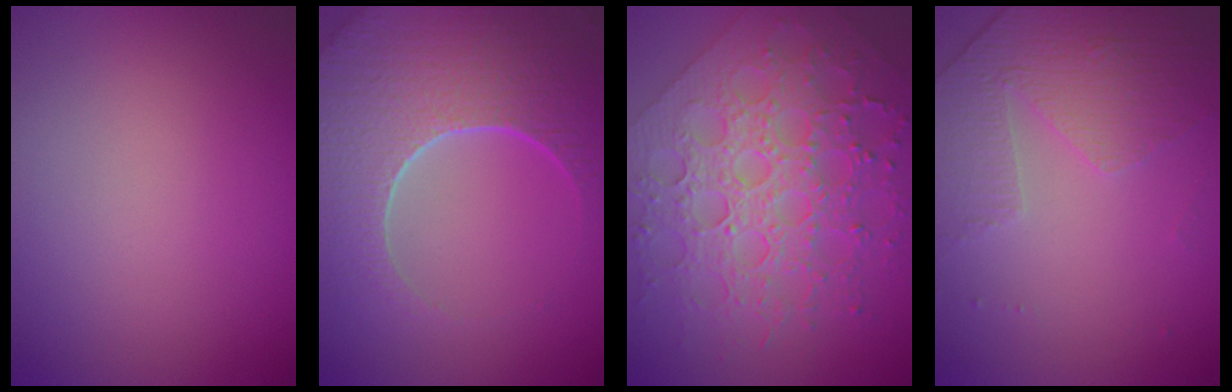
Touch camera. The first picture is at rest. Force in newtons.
{"total": 8.8, "press": 6.3, "slide": 6.2}
{"total": 7.2, "press": 6.0, "slide": 3.9}
{"total": 4.7, "press": 3.1, "slide": 3.6}